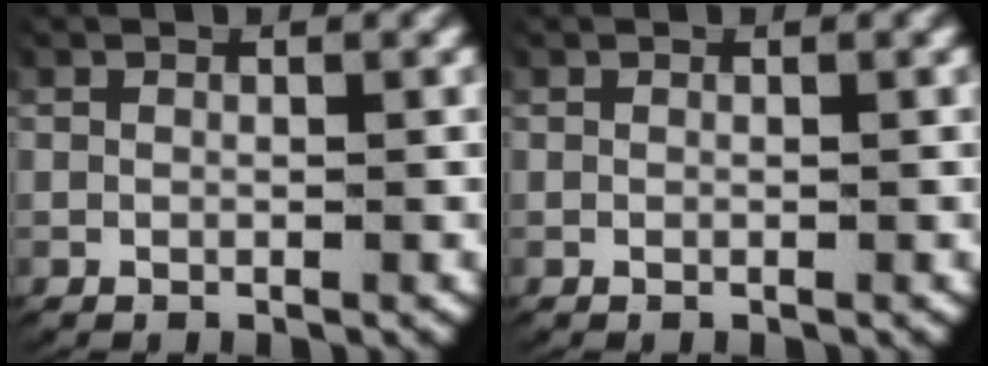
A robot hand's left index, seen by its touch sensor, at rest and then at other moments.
{"total": 0.0}